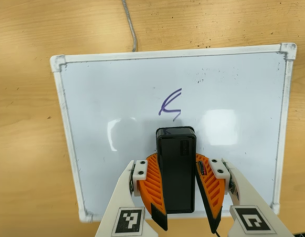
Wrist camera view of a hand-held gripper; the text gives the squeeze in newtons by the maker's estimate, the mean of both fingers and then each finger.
{"total": 11.3, "left": 11.0, "right": 11.5}